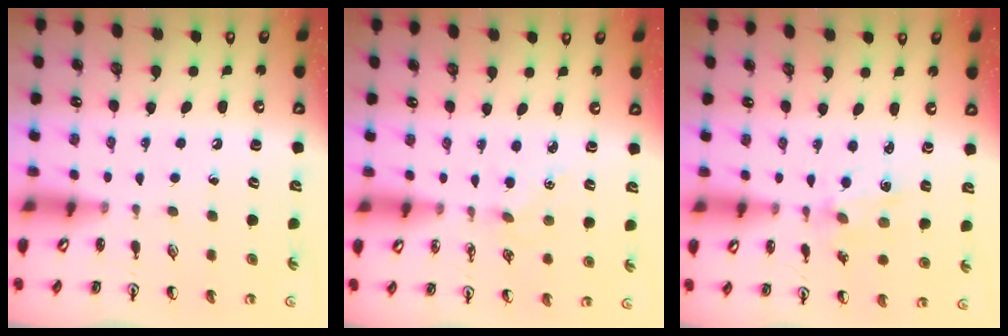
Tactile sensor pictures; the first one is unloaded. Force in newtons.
{"total": 3.9, "press": 3.8, "slide": 0.6}
{"total": 2.0, "press": 1.8, "slide": 0.7}